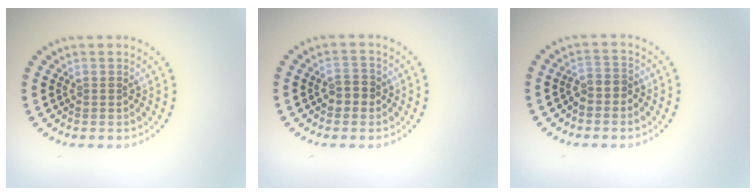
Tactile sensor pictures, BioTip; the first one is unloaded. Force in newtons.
{"total": 1.9, "press": 1.8, "slide": 0.5}
{"total": 1.8, "press": 1.6, "slide": 1.0}